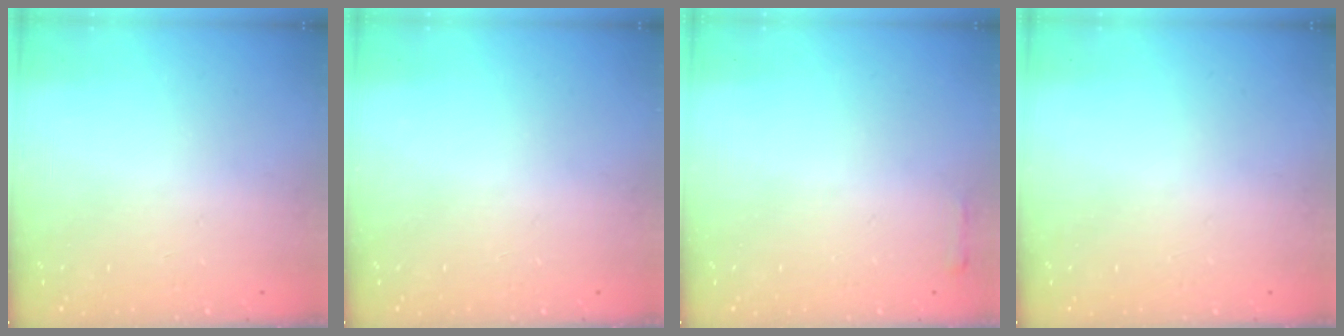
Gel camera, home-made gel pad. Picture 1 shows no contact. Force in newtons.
{"total": 0.0}
{"total": 2.1, "press": 2.0, "slide": 0.5}
{"total": 0.0}